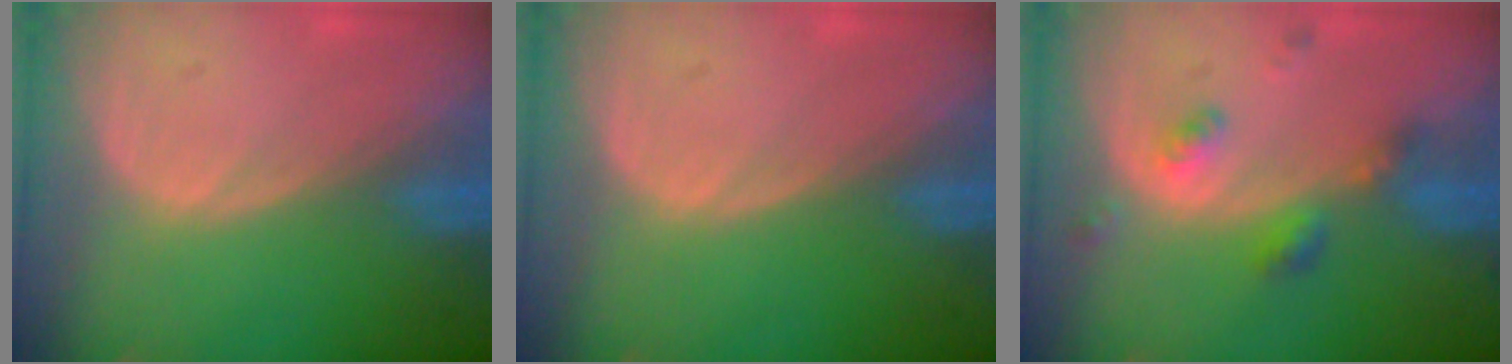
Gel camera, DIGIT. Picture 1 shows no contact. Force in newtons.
{"total": 0.0}
{"total": 5.0, "press": 4.4, "slide": 2.3}